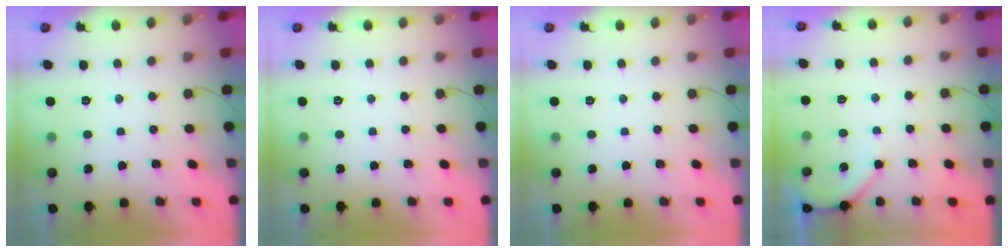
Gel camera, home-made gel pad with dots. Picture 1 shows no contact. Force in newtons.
{"total": 0.0}
{"total": 0.0}
{"total": 3.2, "press": 3.2, "slide": 0.5}